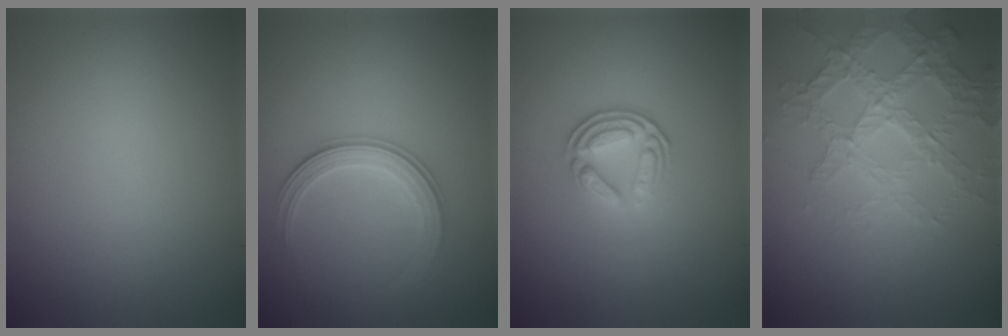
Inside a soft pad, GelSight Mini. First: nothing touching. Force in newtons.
{"total": 2.9, "press": 2.8, "slide": 0.5}
{"total": 3.5, "press": 2.6, "slide": 2.4}
{"total": 4.0, "press": 3.9, "slide": 1.0}